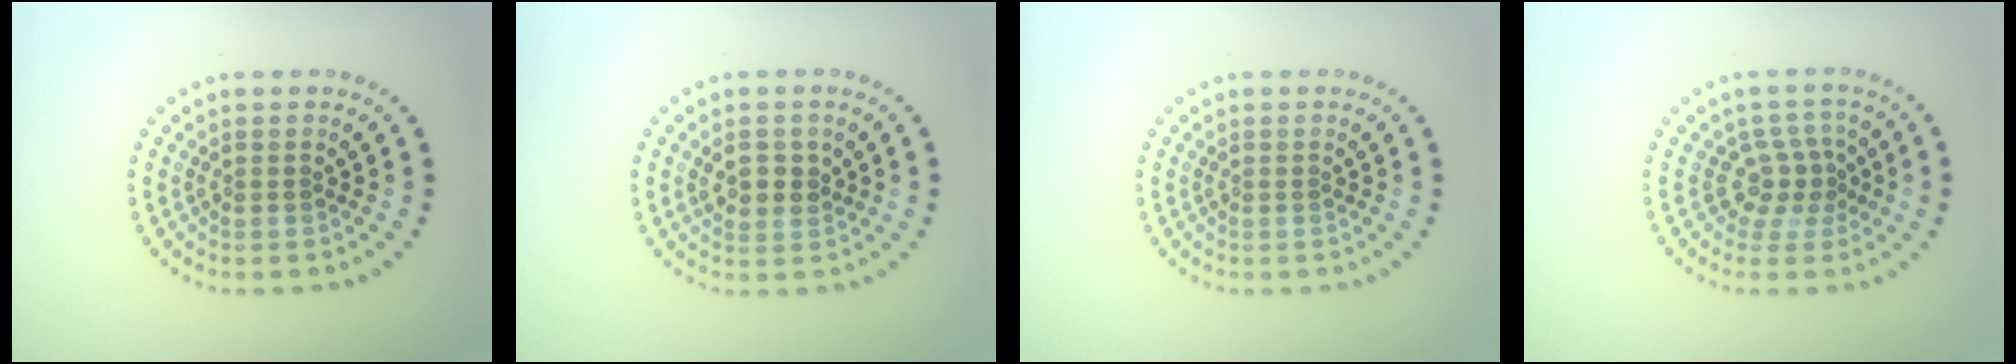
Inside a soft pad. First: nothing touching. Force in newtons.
{"total": 1.9, "press": 1.9, "slide": 0.5}
{"total": 0.0}
{"total": 2.8, "press": 2.1, "slide": 1.8}